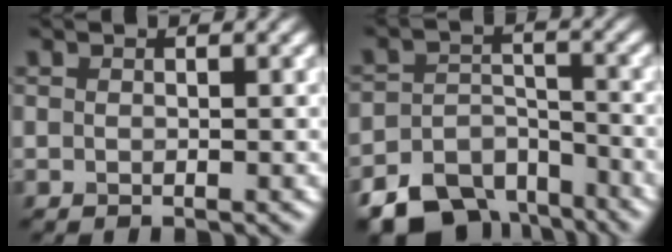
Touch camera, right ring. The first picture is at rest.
{"total": 8.8, "force": [-6.9, 4.9, 2.6], "torque": [-0.029, -0.013, -0.108]}